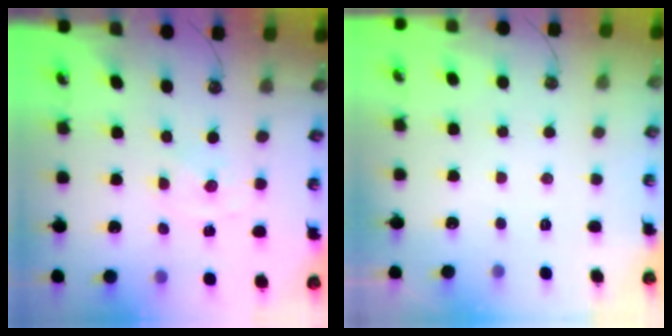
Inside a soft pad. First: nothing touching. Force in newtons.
{"total": 0.0}